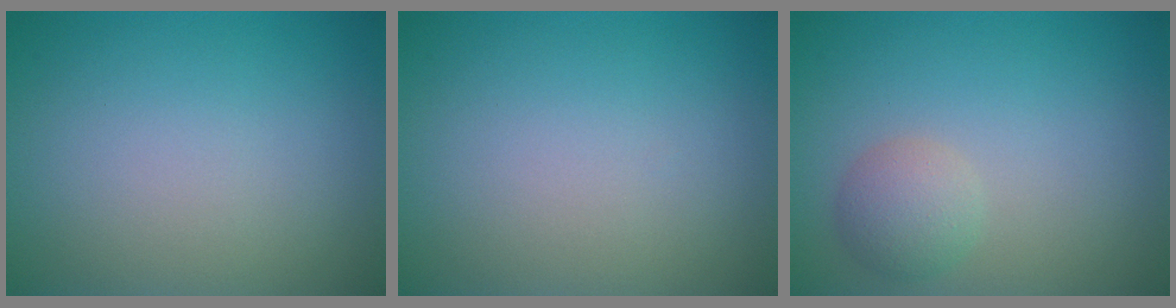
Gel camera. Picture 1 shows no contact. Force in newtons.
{"total": 0.0}
{"total": 2.3, "press": 2.3, "slide": 0.2}